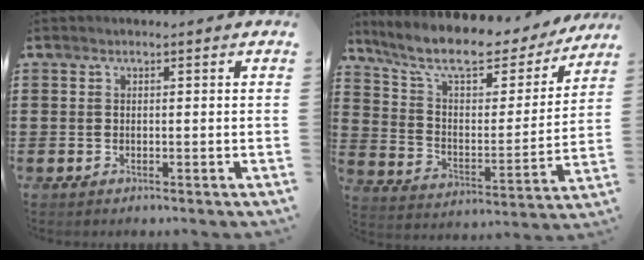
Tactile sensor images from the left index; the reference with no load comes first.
{"total": 10.1, "force": [8.3, 2.4, 5.2], "torque": [-0.129, -0.050, 0.140]}